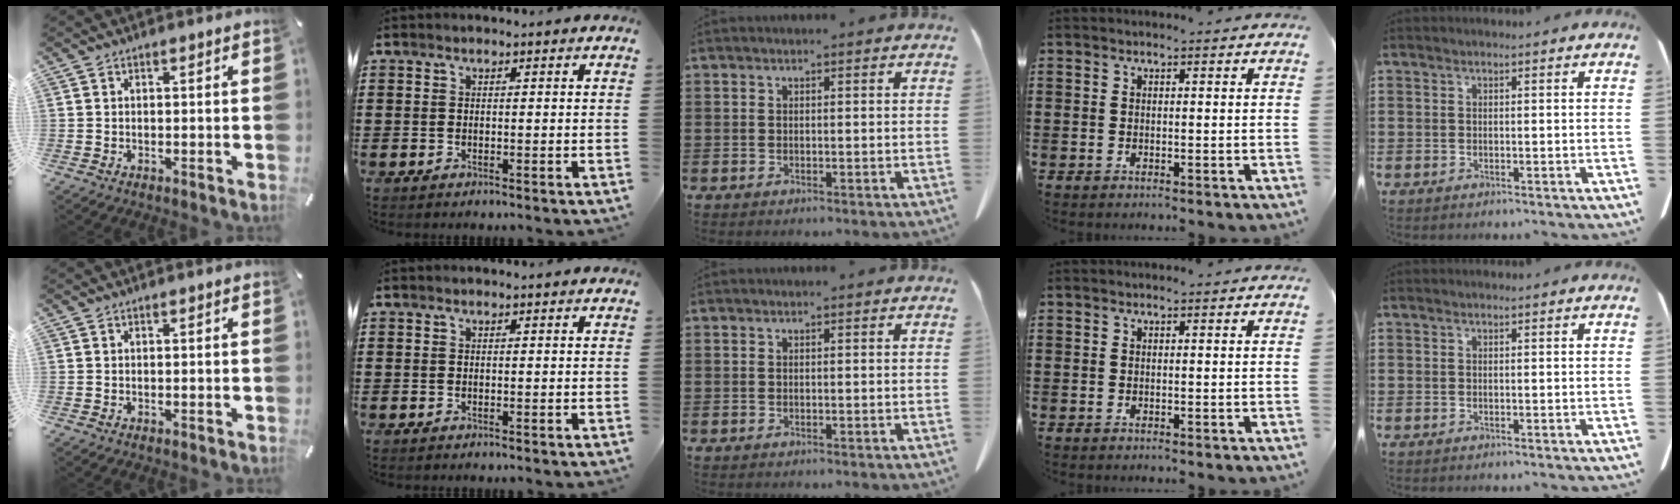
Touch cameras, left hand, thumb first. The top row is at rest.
{}